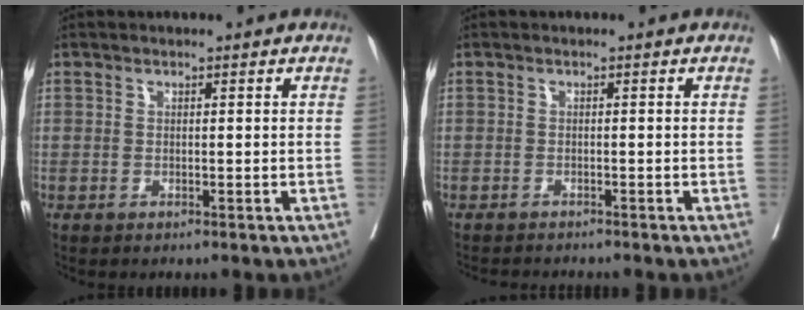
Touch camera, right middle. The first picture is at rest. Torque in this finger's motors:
{"motor_torque": [0.23, -0.35, 0.03, 0.01]}